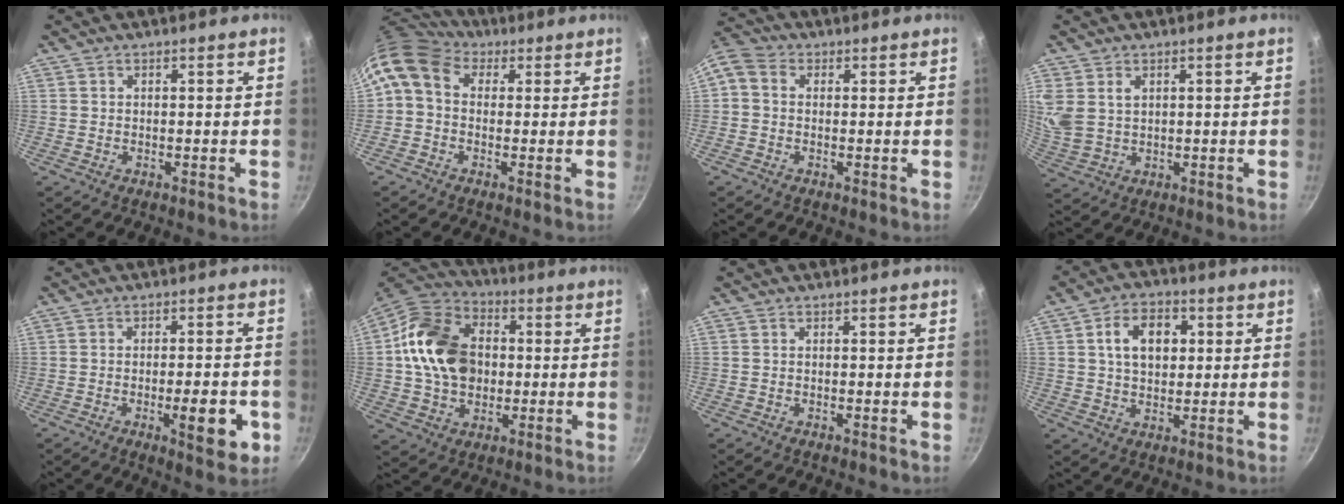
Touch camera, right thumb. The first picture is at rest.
{"total": 9.4, "force": [2.8, 7.0, 5.6], "torque": [-0.099, 0.019, 0.029]}
{"total": 5.4, "force": [0.2, 4.4, 3.2], "torque": [-0.073, 0.025, -0.011]}
{"total": 6.9, "force": [2.5, 4.9, 4.3], "torque": [-0.082, -0.009, 0.057]}
{"total": 9.9, "force": [-3.2, 3.0, 8.9], "torque": [-0.107, 0.008, -0.039]}
{"total": 18.1, "force": [1.1, 13.9, 11.6], "torque": [-0.184, 0.021, 0.010]}
{"total": 0.5, "force": [-0.2, -0.1, 0.5], "torque": [-0.008, -0.001, -0.006]}
{"total": 9.5, "force": [2.1, 6.7, 6.5], "torque": [-0.085, 0.008, 0.028]}